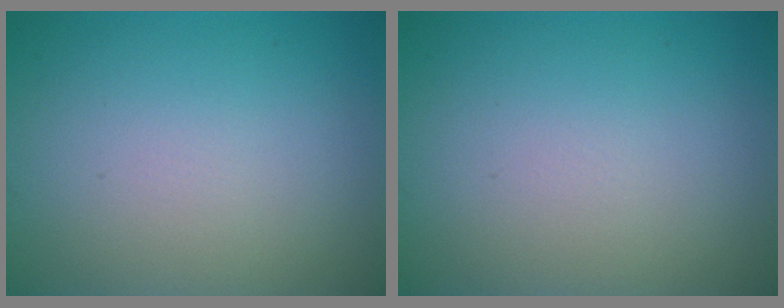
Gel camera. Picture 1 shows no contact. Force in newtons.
{"total": 0.0}